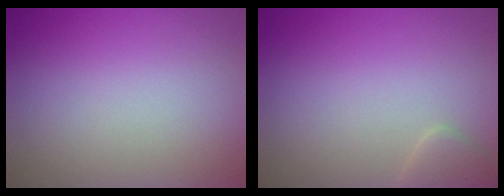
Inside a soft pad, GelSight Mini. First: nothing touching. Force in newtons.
{"total": 1.5, "press": 1.5, "slide": 0.1}